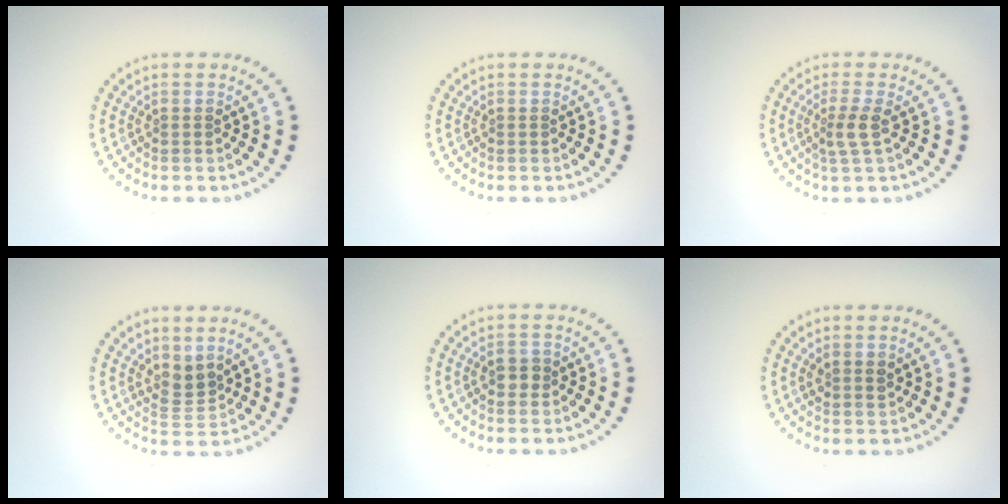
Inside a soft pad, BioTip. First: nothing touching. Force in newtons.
{"total": 0.0}
{"total": 2.1, "press": 1.6, "slide": 1.2}
{"total": 2.3, "press": 1.6, "slide": 1.6}
{"total": 1.3, "press": 1.3, "slide": 0.2}
{"total": 1.2, "press": 1.0, "slide": 0.5}